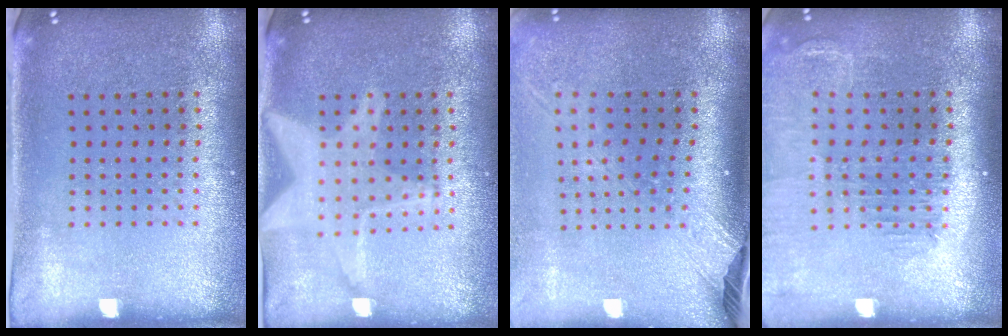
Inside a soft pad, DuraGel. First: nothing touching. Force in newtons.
{"total": 3.0, "press": 3.0, "slide": 0.3}
{"total": 2.6, "press": 2.0, "slide": 1.7}
{"total": 1.4, "press": 1.4, "slide": 0.1}